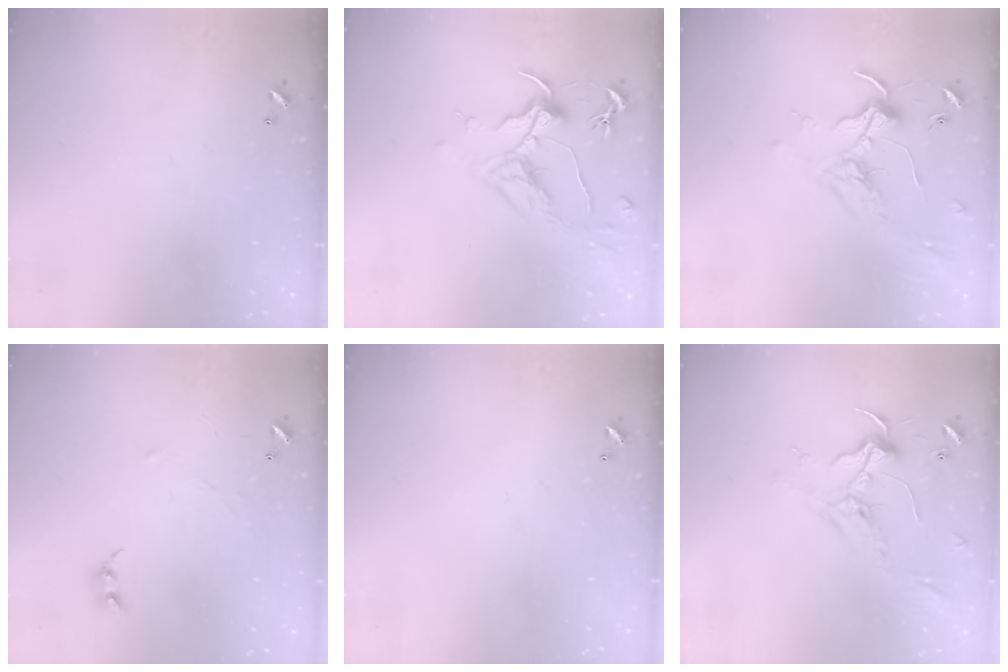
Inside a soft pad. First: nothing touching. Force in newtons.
{"total": 1.6, "press": 1.4, "slide": 0.9}
{"total": 1.7, "press": 1.5, "slide": 0.7}
{"total": 0.9, "press": 0.8, "slide": 0.3}
{"total": 0.0}
{"total": 2.3, "press": 2.2, "slide": 0.9}